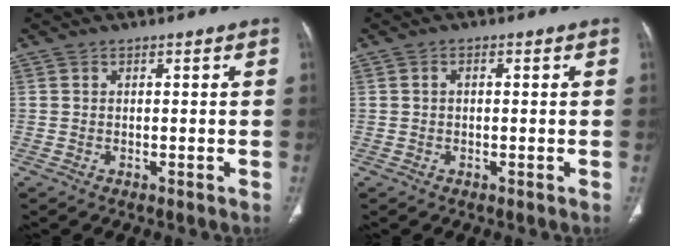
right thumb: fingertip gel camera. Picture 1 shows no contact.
{"total": 1.0, "force": [0.1, 0.7, 0.8], "torque": [-0.012, 0.005, -0.001]}